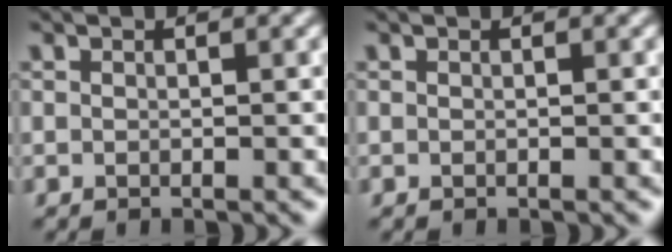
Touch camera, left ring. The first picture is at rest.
{"total": 0.0}